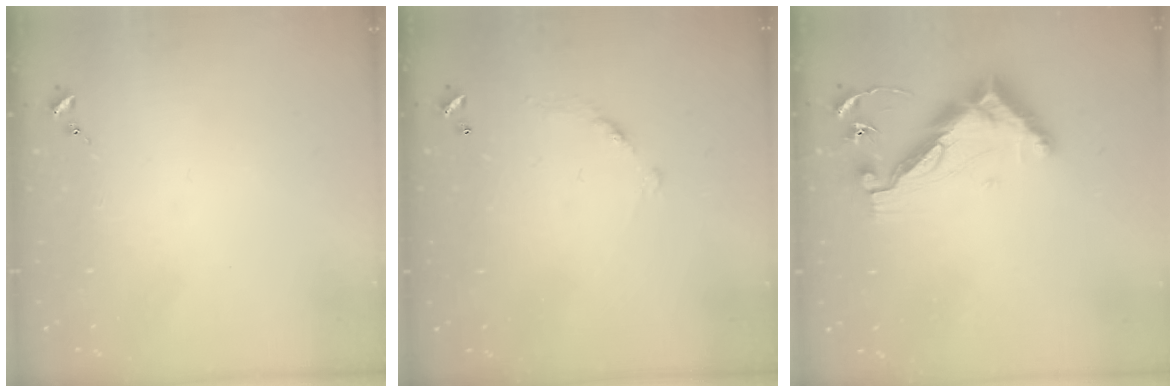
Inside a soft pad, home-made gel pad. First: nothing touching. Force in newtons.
{"total": 6.0, "press": 6.0, "slide": 0.4}
{"total": 12.7, "press": 12.7, "slide": 0.5}